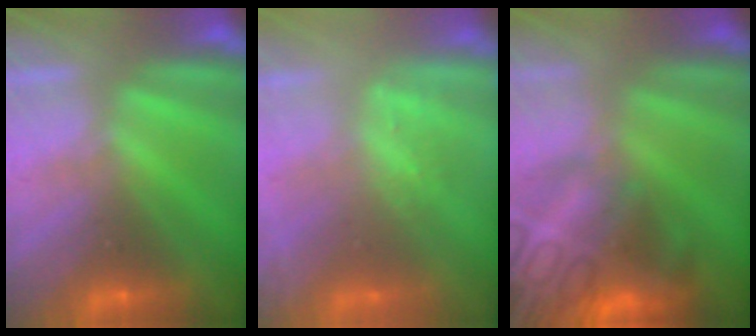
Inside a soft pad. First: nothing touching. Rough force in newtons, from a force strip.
{"total": 2.4}
{"total": 7.6}